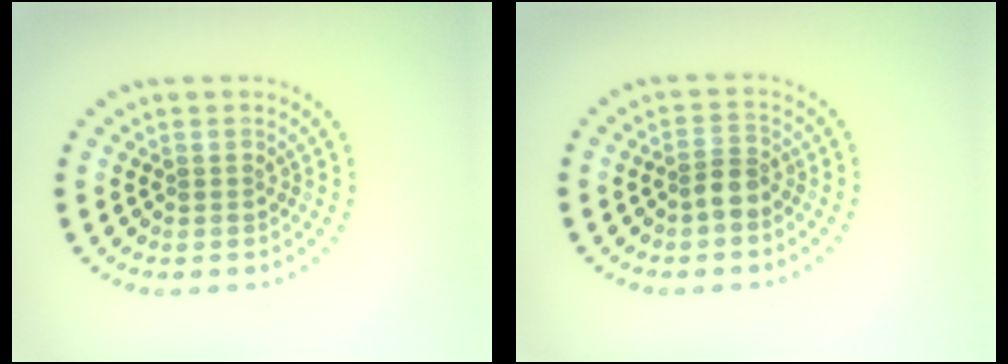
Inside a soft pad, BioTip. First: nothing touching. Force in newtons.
{"total": 1.9, "press": 1.6, "slide": 1.0}